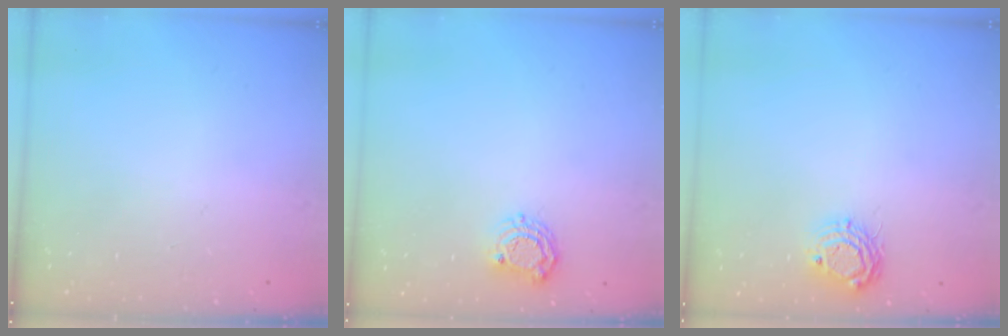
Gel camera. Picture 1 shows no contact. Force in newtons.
{"total": 6.5, "press": 6.4, "slide": 0.6}
{"total": 7.6, "press": 7.6, "slide": 0.7}